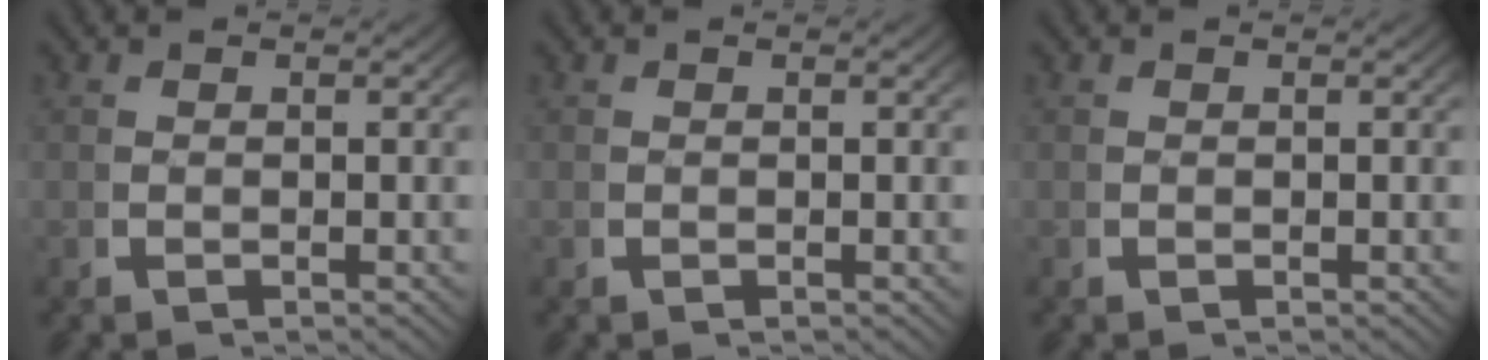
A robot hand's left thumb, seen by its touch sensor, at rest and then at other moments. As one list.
[{"total": 0.0}, {"total": 0.0}]